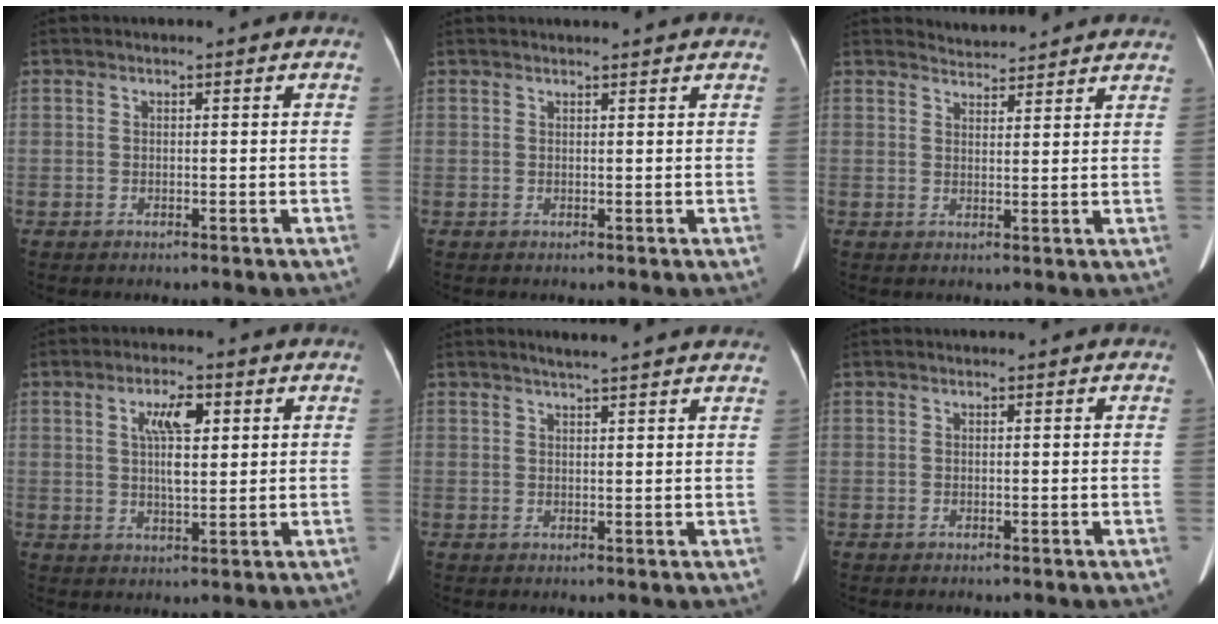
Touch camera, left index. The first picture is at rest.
{"total": 4.7, "force": [4.5, -0.1, 1.3], "torque": [-0.014, 0.022, 0.047]}
{"total": 5.6, "force": [5.6, 0.6, 0.3], "torque": [-0.007, 0.017, 0.065]}
{"total": 6.1, "force": [2.0, 1.7, 5.5], "torque": [-0.104, 0.008, 0.039]}
{"total": 8.6, "force": [7.5, 0.1, 4.2], "torque": [-0.057, 0.023, 0.083]}
{"total": 0.0}